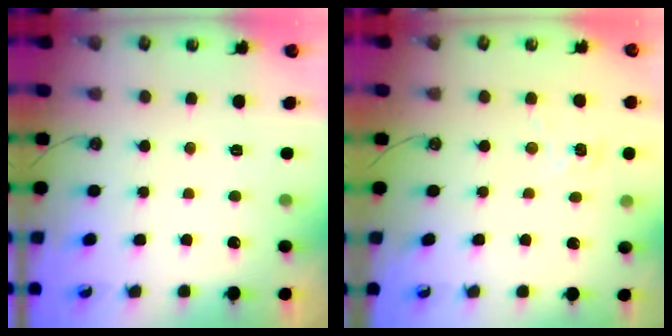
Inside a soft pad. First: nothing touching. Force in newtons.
{"total": 1.9, "press": 1.9, "slide": 0.2}